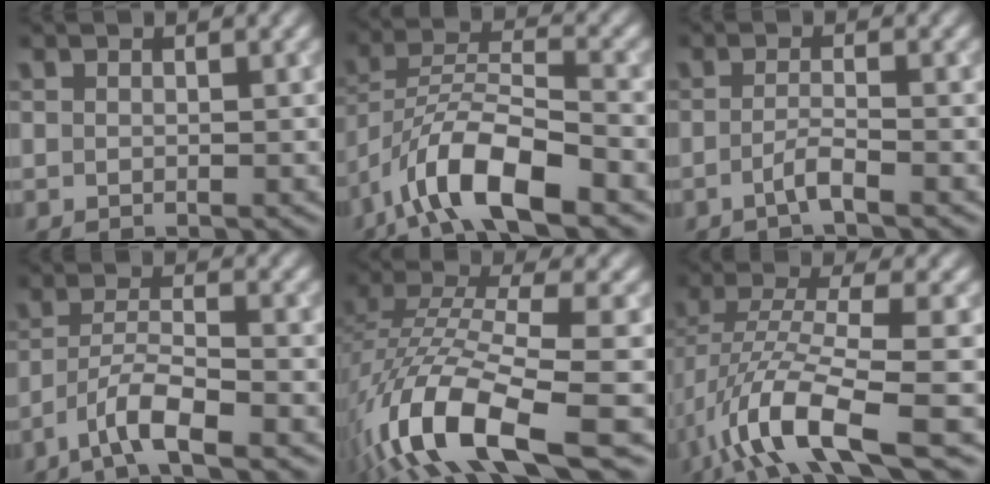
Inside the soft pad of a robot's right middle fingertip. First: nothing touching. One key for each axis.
{"total": 9.2, "fx": -5.6, "fy": 2.8, "fz": 6.7, "tx": -0.116, "ty": 0.009, "tz": -0.110}
{"total": 1.9, "fx": -0.9, "fy": 0.3, "fz": 1.6, "tx": -0.029, "ty": 0.004, "tz": -0.024}
{"total": 4.3, "fx": -2.6, "fy": 0.7, "fz": 3.3, "tx": -0.060, "ty": 0.007, "tz": -0.057}
{"total": 12.0, "fx": -5.4, "fy": 3.9, "fz": 10.1, "tx": -0.200, "ty": 0.005, "tz": -0.101}
{"total": 9.1, "fx": -4.3, "fy": 2.3, "fz": 7.7, "tx": -0.148, "ty": 0.005, "tz": -0.087}